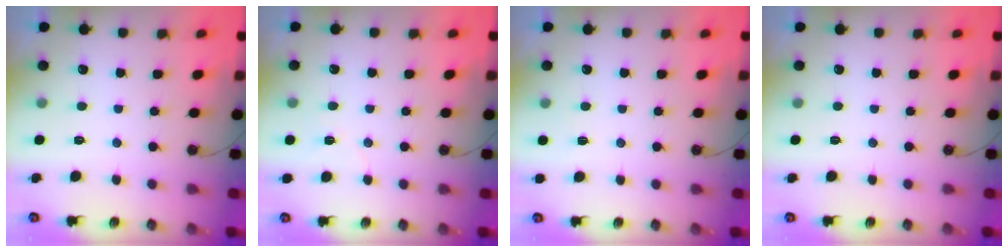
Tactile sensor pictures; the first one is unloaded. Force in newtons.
{"total": 6.3, "press": 5.7, "slide": 2.8}
{"total": 2.6, "press": 1.9, "slide": 1.8}
{"total": 0.0}